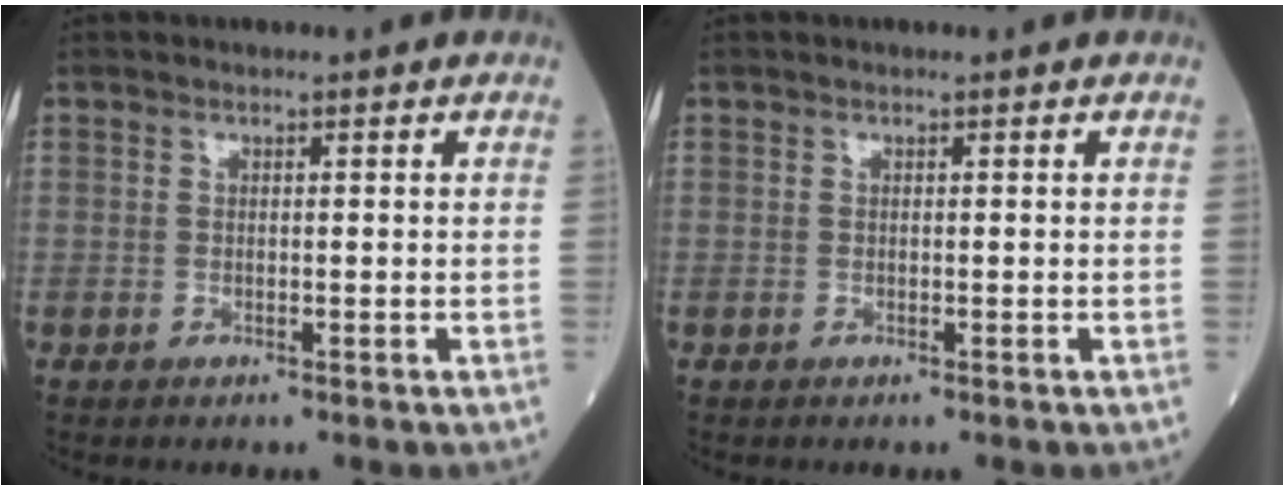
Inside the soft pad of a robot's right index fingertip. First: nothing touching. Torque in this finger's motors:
{"motor_torque": [0.00, 0.00, 0.00, 0.00]}